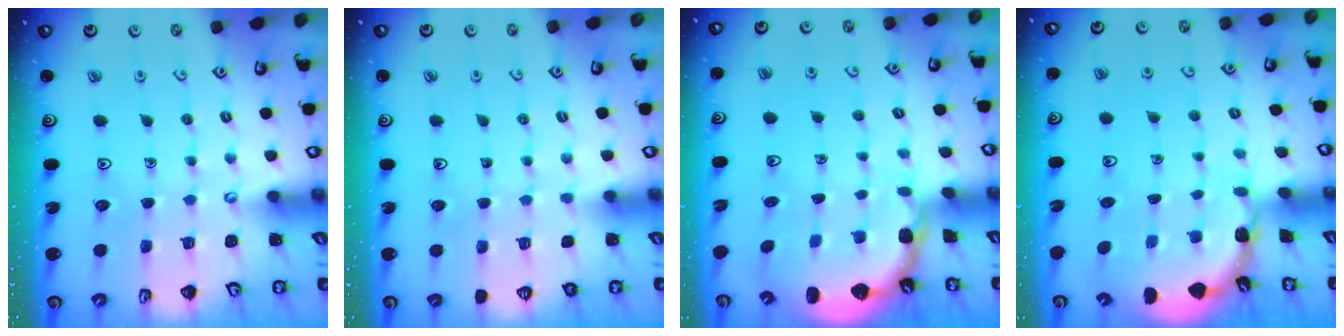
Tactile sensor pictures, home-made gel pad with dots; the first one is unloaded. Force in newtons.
{"total": 0.0}
{"total": 2.4, "press": 1.7, "slide": 1.7}
{"total": 1.8, "press": 1.8, "slide": 0.2}